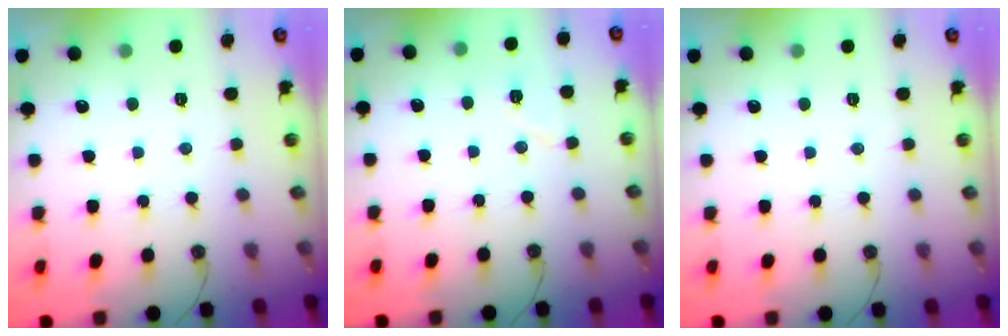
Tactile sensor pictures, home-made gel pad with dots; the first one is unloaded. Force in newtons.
{"total": 6.1, "press": 5.6, "slide": 2.5}
{"total": 0.0}